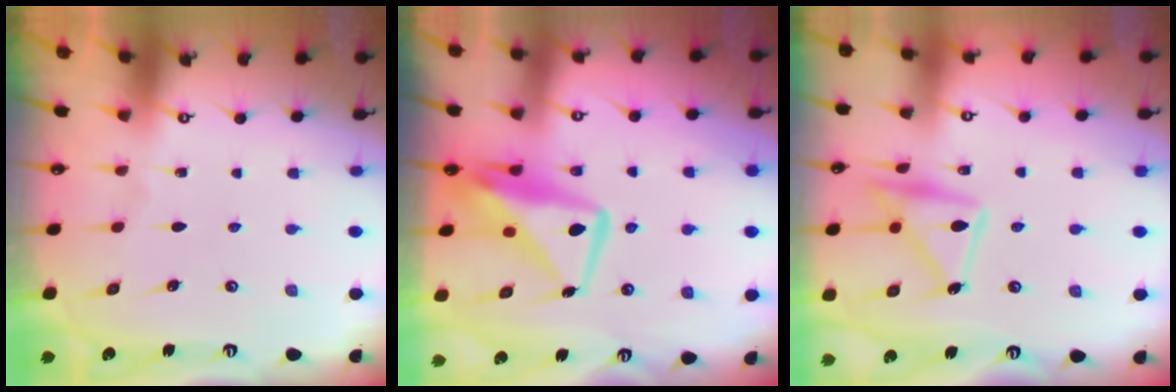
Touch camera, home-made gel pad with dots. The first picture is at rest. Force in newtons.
{"total": 12.8, "press": 12.7, "slide": 1.0}
{"total": 14.9, "press": 14.8, "slide": 1.1}